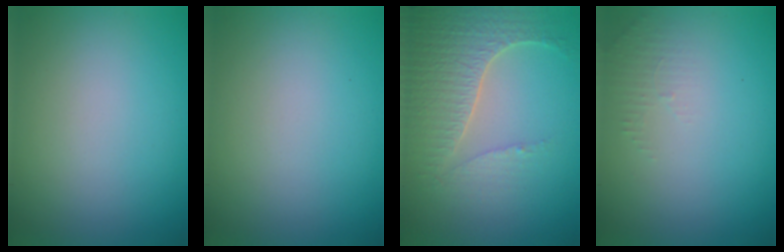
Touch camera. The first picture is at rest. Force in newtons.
{"total": 0.0}
{"total": 4.2, "press": 4.0, "slide": 1.3}
{"total": 1.3, "press": 1.2, "slide": 0.3}